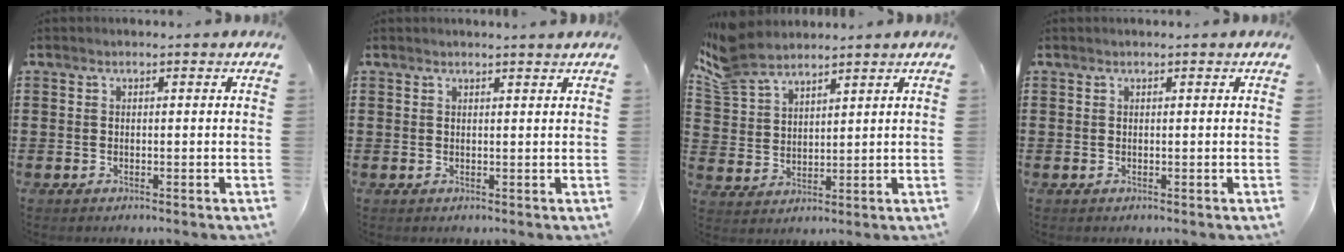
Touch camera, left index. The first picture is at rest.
{"total": 1.2, "force": [1.2, -0.2, 0.3], "torque": [-0.007, -0.004, 0.023]}
{"total": 6.7, "force": [5.8, 2.5, 2.2], "torque": [-0.069, -0.008, 0.110]}
{"total": 0.0}